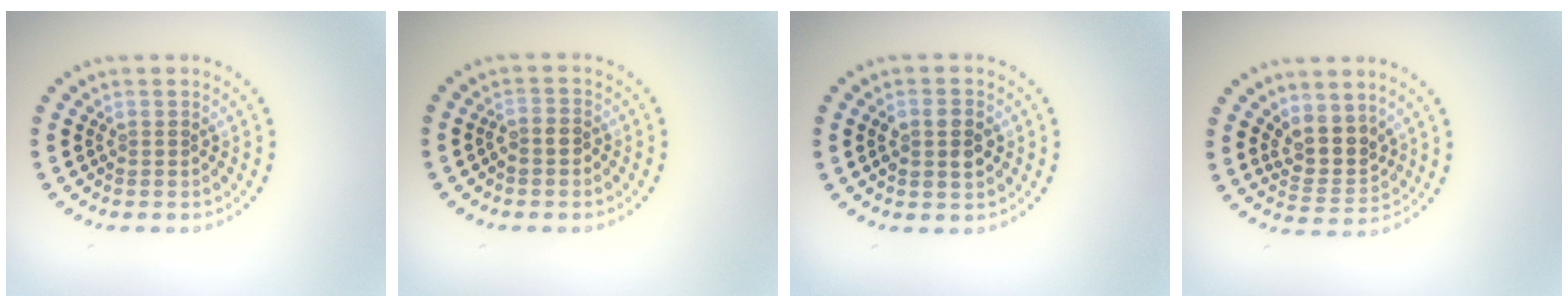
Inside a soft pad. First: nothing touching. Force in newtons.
{"total": 1.2, "press": 0.9, "slide": 0.7}
{"total": 2.5, "press": 2.5, "slide": 0.3}
{"total": 3.4, "press": 2.8, "slide": 1.9}